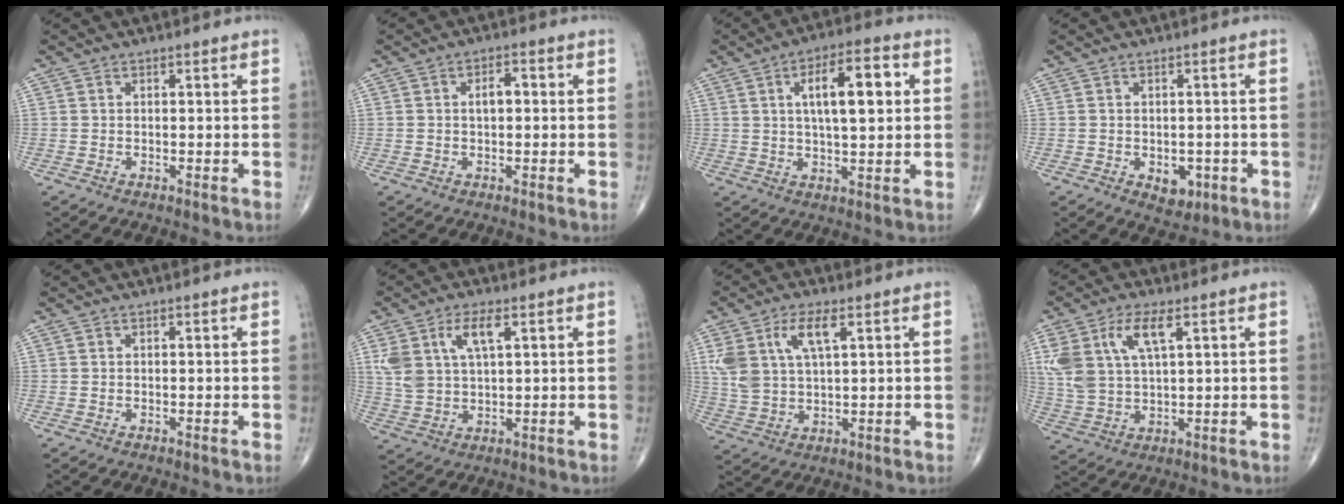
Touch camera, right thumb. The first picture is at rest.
{"total": 3.1, "force": [0.2, 1.6, 2.6], "torque": [-0.042, 0.010, 0.000]}
{"total": 12.0, "force": [2.9, 4.4, 10.7], "torque": [-0.157, 0.005, 0.044]}
{"total": 4.4, "force": [-1.3, 3.0, 2.9], "torque": [-0.019, 0.003, -0.009]}
{"total": 0.0}
{"total": 8.5, "force": [3.5, 3.9, 6.7], "torque": [-0.139, -0.002, 0.074]}
{"total": 9.6, "force": [3.9, 4.3, 7.6], "torque": [-0.161, -0.002, 0.082]}
{"total": 10.9, "force": [4.4, 4.8, 8.8], "torque": [-0.195, -0.003, 0.094]}